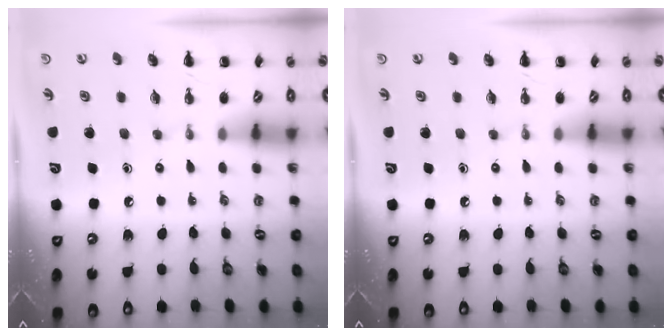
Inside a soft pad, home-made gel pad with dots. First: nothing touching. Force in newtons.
{"total": 0.0}